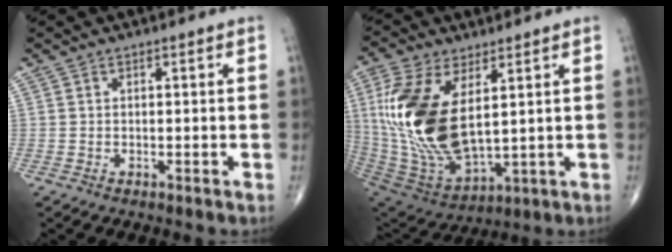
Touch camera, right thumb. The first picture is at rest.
{"total": 21.0, "force": [4.1, 10.5, 17.8], "torque": [-0.370, -0.028, 0.090]}